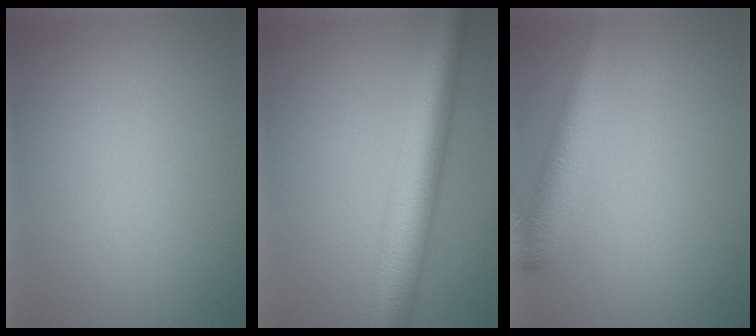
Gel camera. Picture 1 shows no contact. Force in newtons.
{"total": 7.6, "press": 7.6, "slide": 0.1}
{"total": 3.7, "press": 3.7, "slide": 0.1}